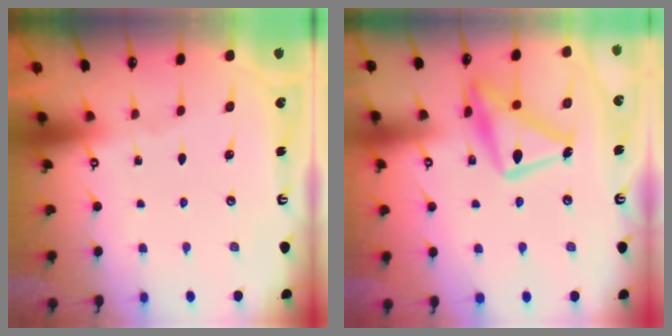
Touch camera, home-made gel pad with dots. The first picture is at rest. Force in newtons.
{"total": 16.1, "press": 16.0, "slide": 0.7}